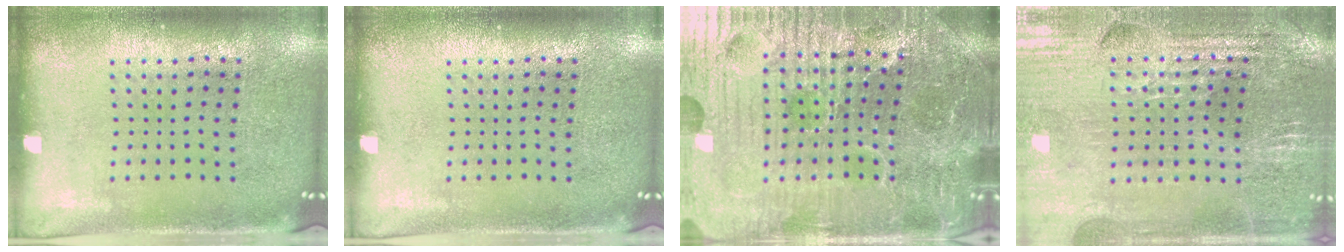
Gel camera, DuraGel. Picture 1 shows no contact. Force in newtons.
{"total": 0.0}
{"total": 6.0, "press": 5.7, "slide": 2.0}
{"total": 2.9, "press": 2.9, "slide": 0.6}